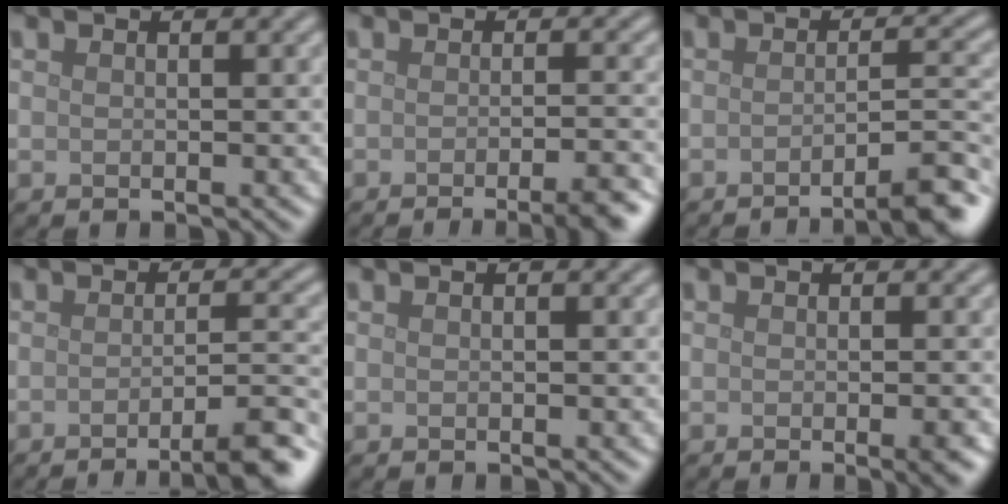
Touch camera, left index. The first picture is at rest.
{"total": 5.5, "force": [-3.0, 1.4, 4.4], "torque": [-0.043, 0.000, -0.036]}
{"total": 5.6, "force": [-3.6, 1.0, 4.2], "torque": [-0.043, 0.011, -0.056]}
{"total": 6.0, "force": [-3.3, 1.2, 4.9], "torque": [-0.057, 0.002, -0.051]}
{"total": 0.0}
{"total": 2.1, "force": [-0.6, 0.5, 2.0], "torque": [-0.019, -0.002, -0.010]}